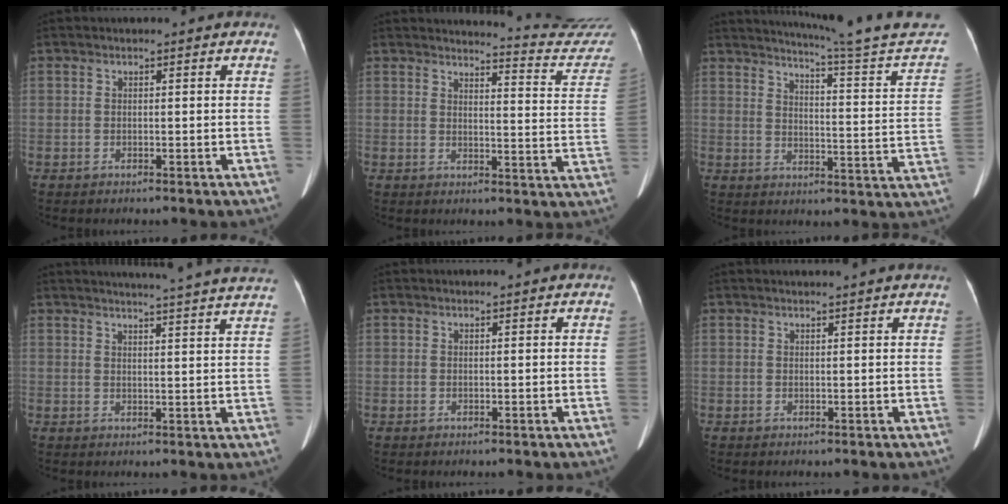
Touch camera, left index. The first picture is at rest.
{"total": 15.0, "force": [15.0, -0.3, 1.1], "torque": [0.002, -0.118, 0.142]}
{"total": 21.5, "force": [19.9, -1.9, 7.7], "torque": [-0.121, -0.102, 0.239]}
{"total": 18.6, "force": [17.5, -1.1, 6.4], "torque": [-0.096, -0.042, 0.202]}
{"total": 1.2, "force": [1.1, -0.1, 0.4], "torque": [-0.008, 0.012, 0.019]}
{"total": 4.2, "force": [3.9, -0.6, 1.4], "torque": [-0.016, 0.017, 0.044]}